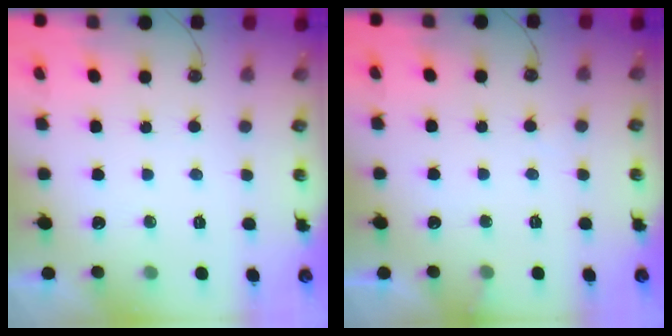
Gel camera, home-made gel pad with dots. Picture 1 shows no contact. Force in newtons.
{"total": 5.6, "press": 5.6, "slide": 0.4}